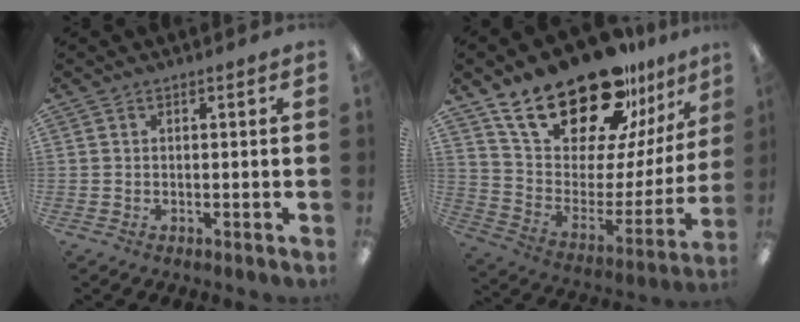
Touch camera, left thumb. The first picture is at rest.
{"total": 27.1, "force": [20.6, 10.7, 13.9], "torque": [-0.223, -0.138, 0.364]}